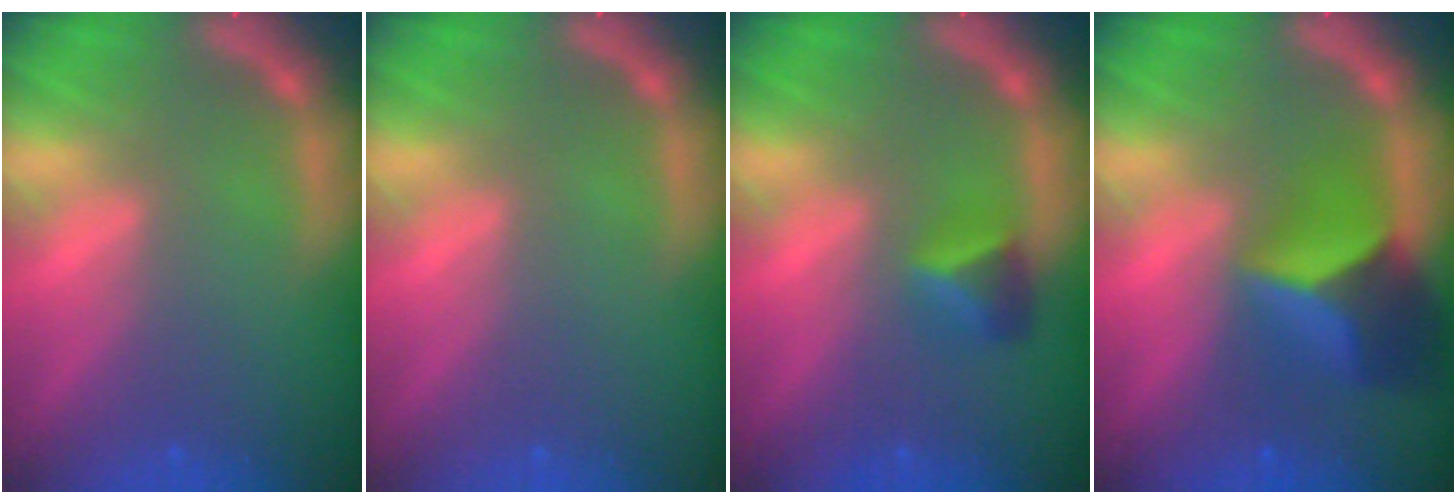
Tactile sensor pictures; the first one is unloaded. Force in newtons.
{"total": 0.0}
{"total": 2.4}
{"total": 6.9}